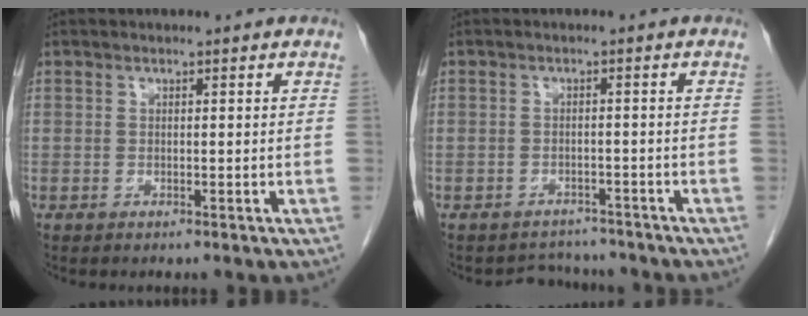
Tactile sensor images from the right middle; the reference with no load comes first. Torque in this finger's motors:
{"motor_torque": [-0.29, -0.30, -0.27, -0.06]}